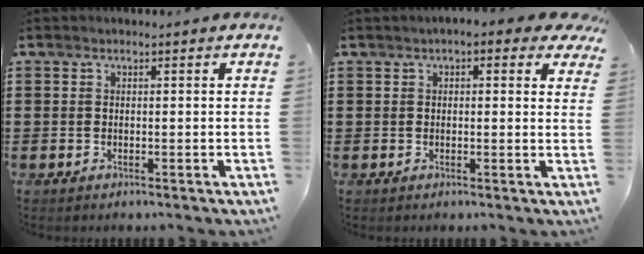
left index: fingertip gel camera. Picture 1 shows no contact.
{"total": 2.2, "force": [1.3, 0.8, 1.6], "torque": [-0.035, 0.005, 0.022]}